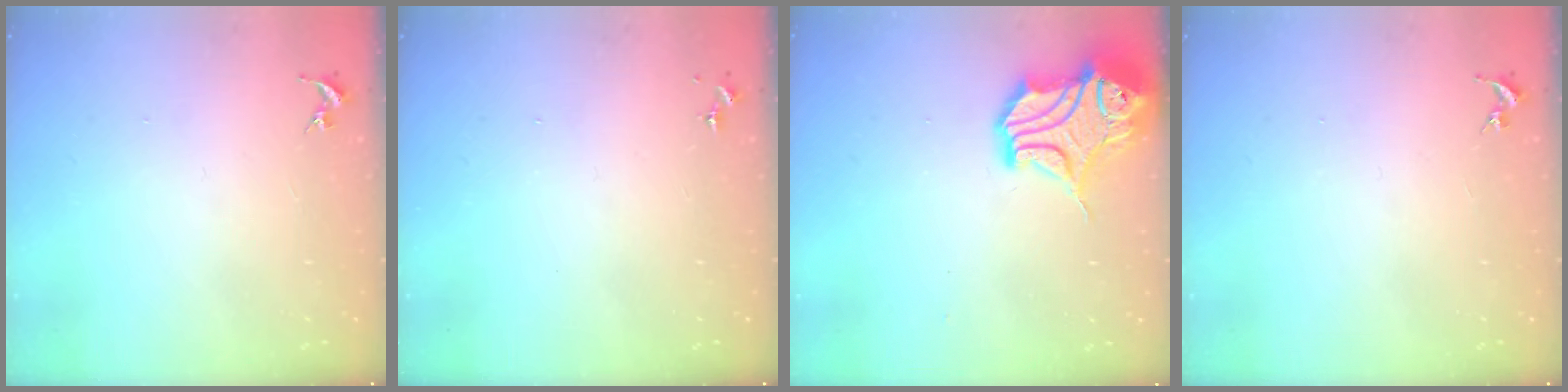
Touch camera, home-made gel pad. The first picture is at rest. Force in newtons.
{"total": 0.0}
{"total": 15.4, "press": 15.2, "slide": 2.4}
{"total": 0.0}